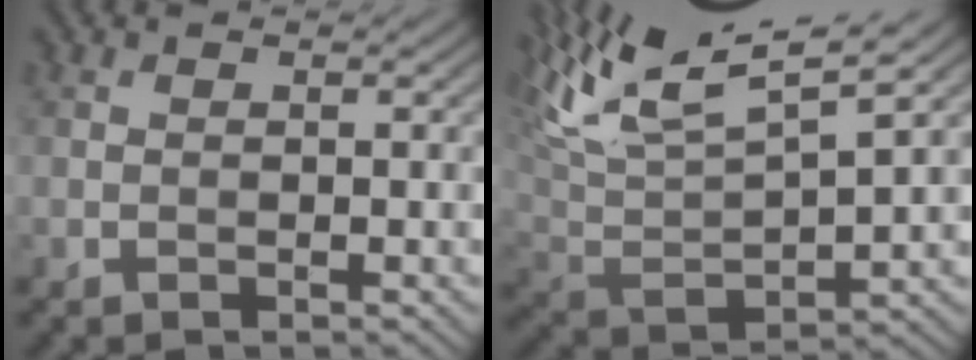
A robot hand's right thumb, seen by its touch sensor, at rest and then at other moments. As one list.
[{"total": 14.2, "force": [9.6, 3.6, 9.8], "torque": [-0.232, 0.019, 0.171]}]